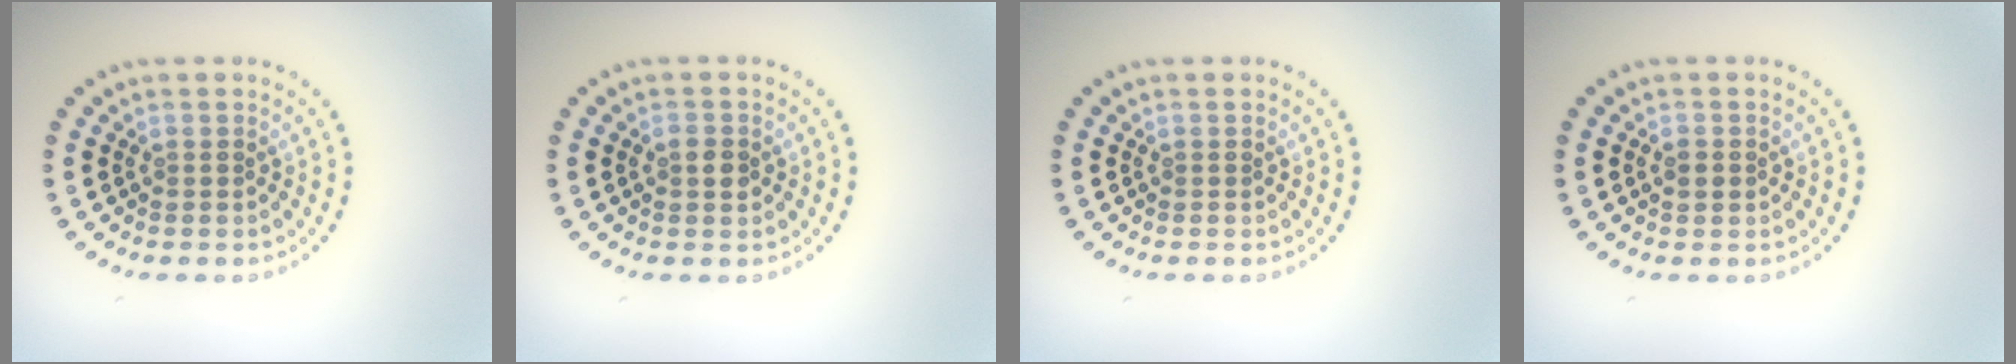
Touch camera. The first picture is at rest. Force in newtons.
{"total": 1.3, "press": 1.3, "slide": 0.0}
{"total": 0.0}
{"total": 1.3, "press": 1.3, "slide": 0.2}